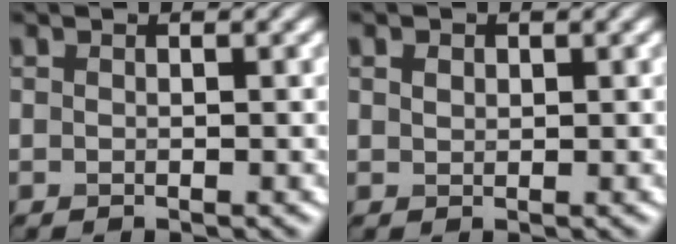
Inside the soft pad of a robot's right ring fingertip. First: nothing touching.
{"total": 0.9, "force": [0.4, 0.7, 0.4], "torque": [-0.009, -0.001, 0.008]}